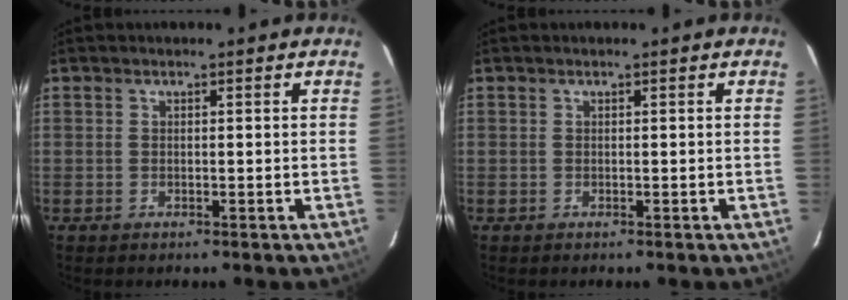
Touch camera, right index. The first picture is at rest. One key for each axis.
{"total": 0.0}